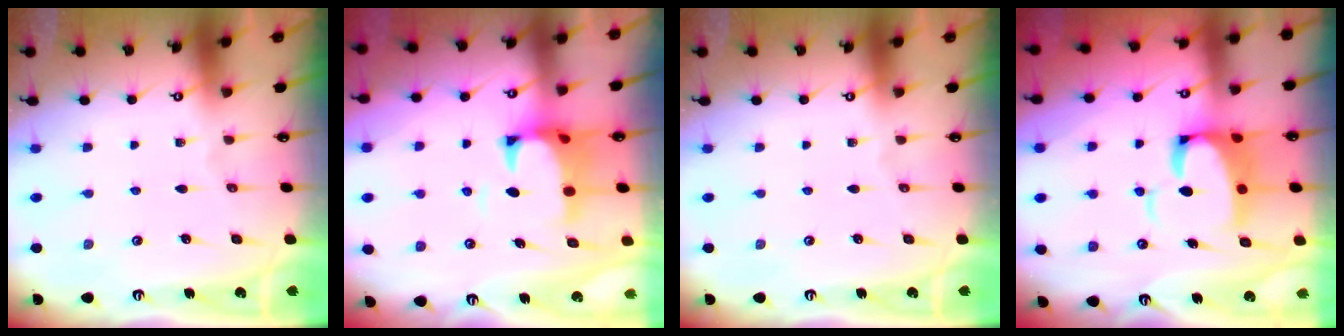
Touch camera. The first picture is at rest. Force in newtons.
{"total": 2.6, "press": 2.3, "slide": 1.1}
{"total": 0.0}
{"total": 7.6, "press": 7.5, "slide": 1.3}